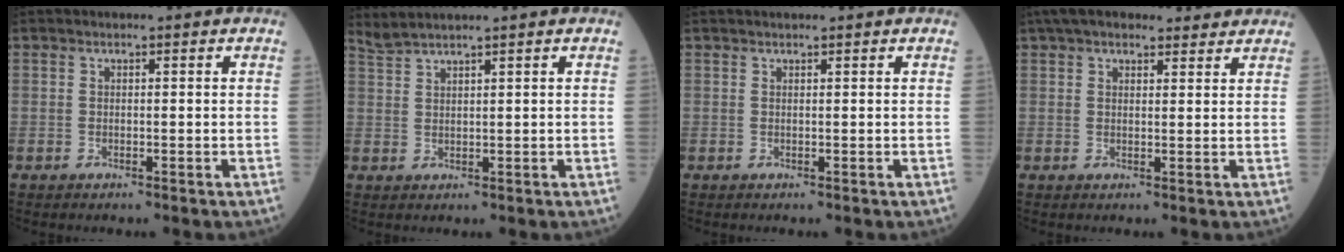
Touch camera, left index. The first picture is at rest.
{"total": 3.3, "force": [2.9, -1.0, 1.0], "torque": [-0.028, 0.015, 0.067]}
{"total": 2.2, "force": [2.0, 0.0, 1.0], "torque": [-0.010, 0.021, 0.030]}
{"total": 11.2, "force": [9.4, 3.5, 4.8], "torque": [-0.069, 0.046, 0.137]}